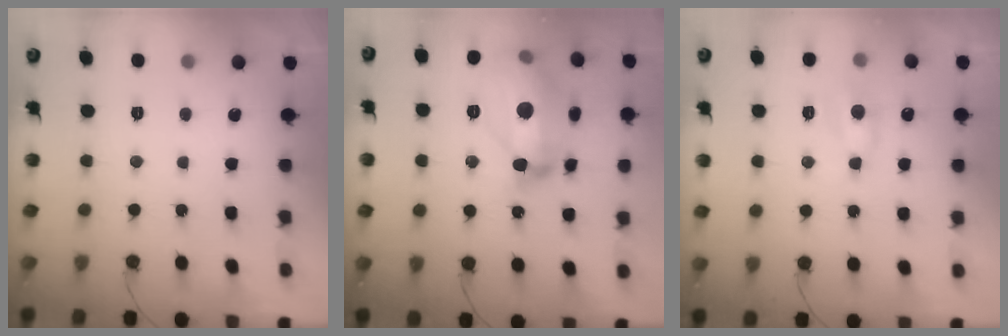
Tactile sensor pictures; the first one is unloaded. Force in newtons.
{"total": 20.3, "press": 20.3, "slide": 1.1}
{"total": 6.2, "press": 6.2, "slide": 0.8}